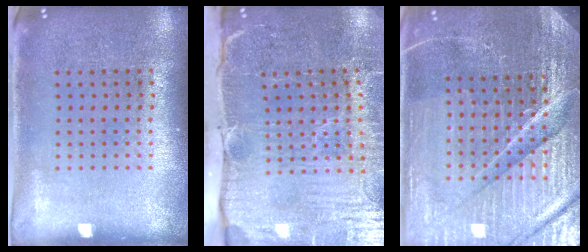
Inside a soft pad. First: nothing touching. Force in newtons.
{"total": 5.2, "press": 4.4, "slide": 2.8}
{"total": 5.9, "press": 5.3, "slide": 2.5}